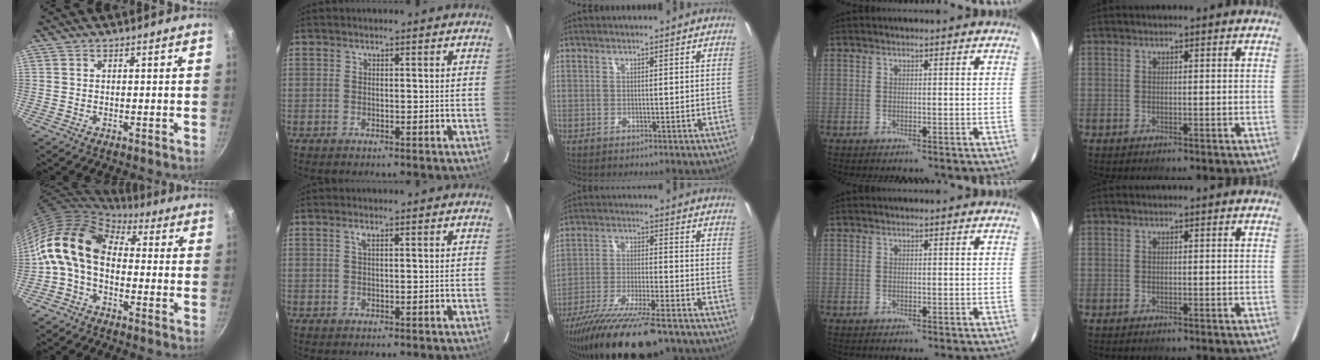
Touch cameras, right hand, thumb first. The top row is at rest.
{"thumb": {"total": 13.0, "force": [-0.3, 8.8, 9.6], "torque": [-0.163, 0.031, -0.029]}, "index": {"total": 1.0, "force": [0.5, 0.1, 0.9], "torque": [-0.019, 0.004, 0.009]}, "middle": {"total": 19.5, "force": [-15.3, 3.9, 11.4], "torque": [-0.220, -0.048, -0.252]}}